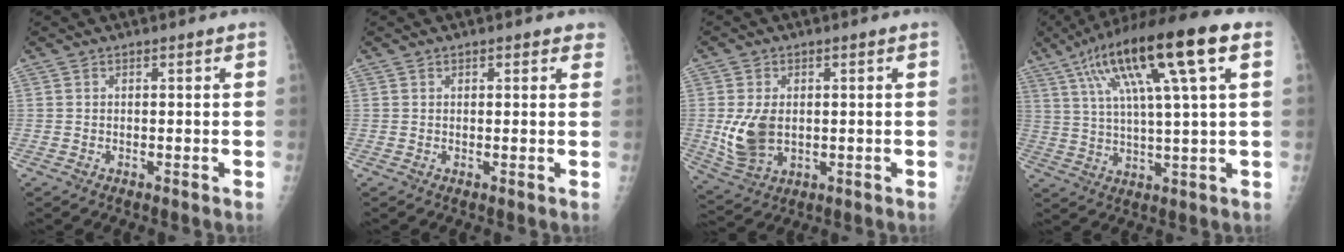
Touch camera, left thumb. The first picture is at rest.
{"total": 1.9, "force": [1.3, 1.0, 0.9], "torque": [0.008, -0.003, 0.009]}
{"total": 8.7, "force": [0.0, 5.8, 6.5], "torque": [-0.121, -0.007, 0.013]}
{"total": 20.3, "force": [8.2, 3.5, 18.2], "torque": [-0.322, 0.016, 0.133]}